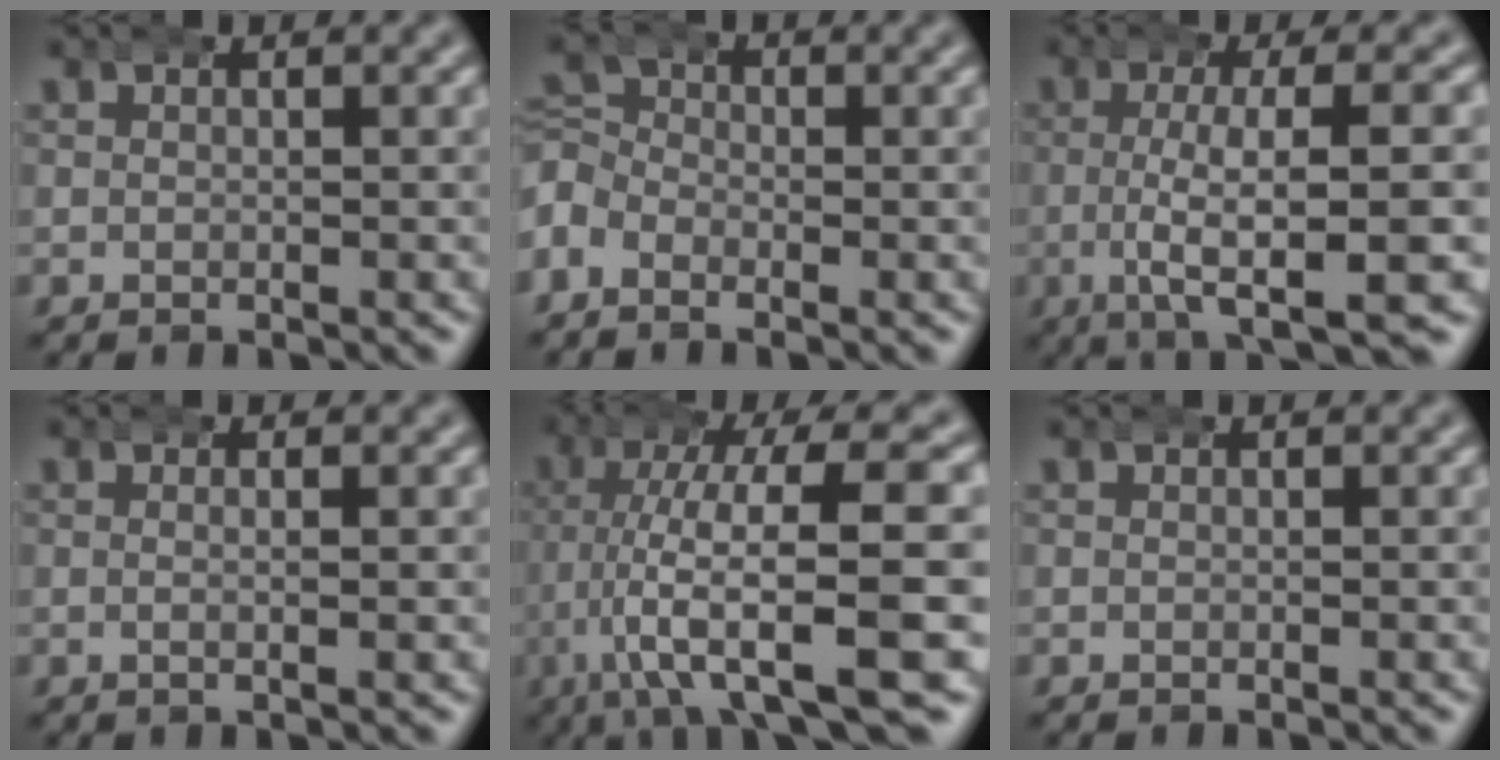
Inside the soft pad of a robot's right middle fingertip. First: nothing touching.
{"total": 3.5, "force": [-1.2, 3.2, 0.8], "torque": [-0.024, -0.014, -0.027]}
{"total": 7.5, "force": [-3.0, 1.6, 6.7], "torque": [-0.113, -0.022, -0.039]}
{"total": 1.4, "force": [-0.2, 0.2, 1.4], "torque": [-0.023, 0.003, -0.006]}
{"total": 10.7, "force": [-3.2, 3.2, 9.7], "torque": [-0.170, -0.016, -0.037]}
{"total": 0.0}